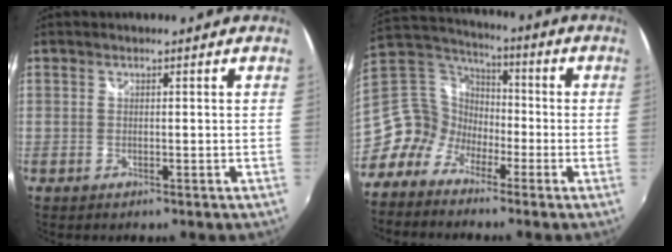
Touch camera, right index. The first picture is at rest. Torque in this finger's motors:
{"motor_torque": [0.02, 0.00, -0.43, -0.21]}